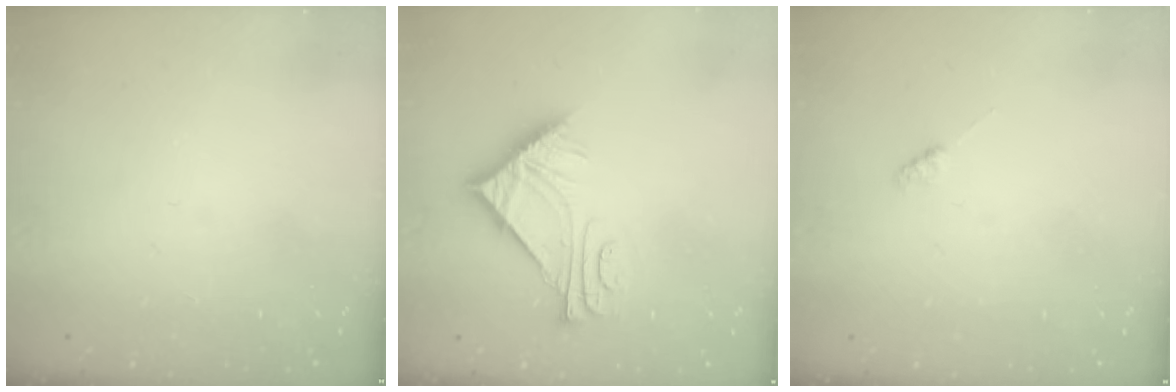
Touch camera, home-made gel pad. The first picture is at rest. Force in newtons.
{"total": 7.7, "press": 7.7, "slide": 0.1}
{"total": 1.9, "press": 1.9, "slide": 0.3}